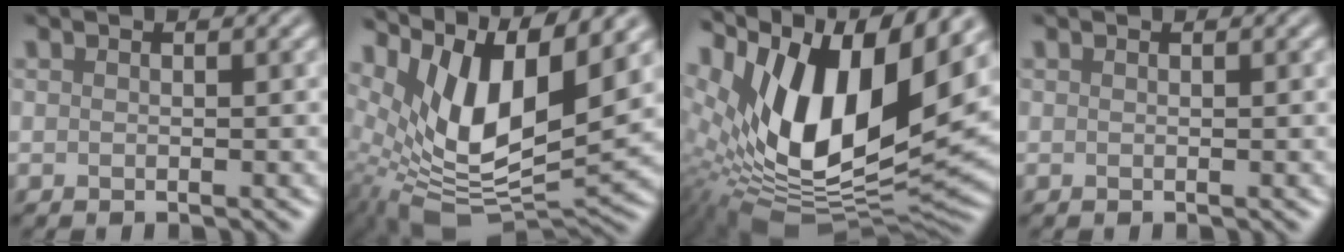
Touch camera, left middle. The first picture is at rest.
{"total": 10.8, "force": [4.1, 4.4, 8.9], "torque": [-0.175, -0.009, 0.083]}
{"total": 15.9, "force": [5.8, 7.6, 12.6], "torque": [-0.240, 0.006, 0.094]}
{"total": 0.0}